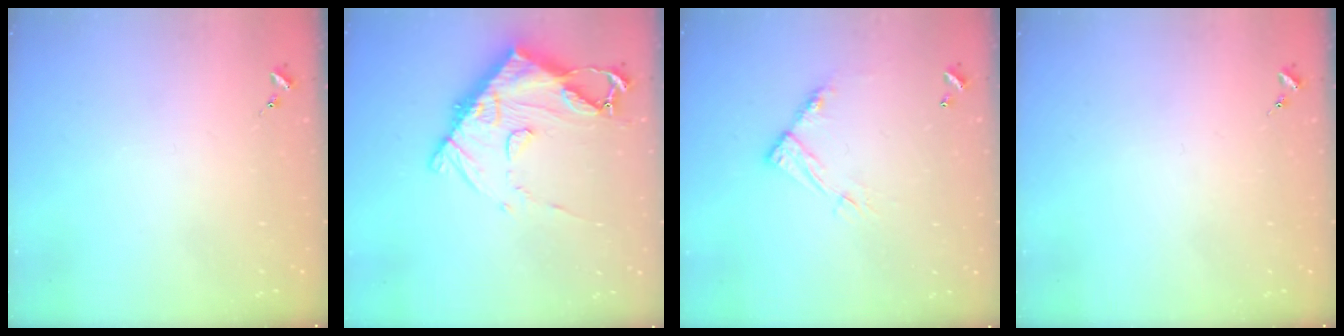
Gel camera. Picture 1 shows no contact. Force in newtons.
{"total": 15.2, "press": 15.1, "slide": 1.6}
{"total": 9.4, "press": 9.4, "slide": 0.5}
{"total": 0.0}